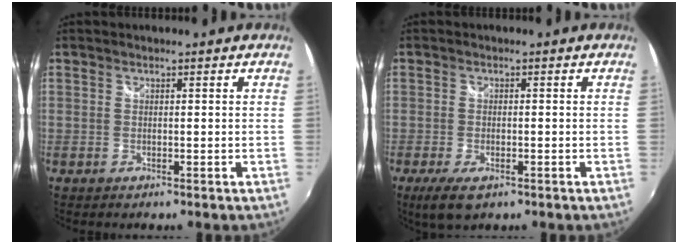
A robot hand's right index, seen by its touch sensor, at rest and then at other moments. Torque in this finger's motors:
{"motor_torque": [0.42, -0.23, 0.20, 0.03]}